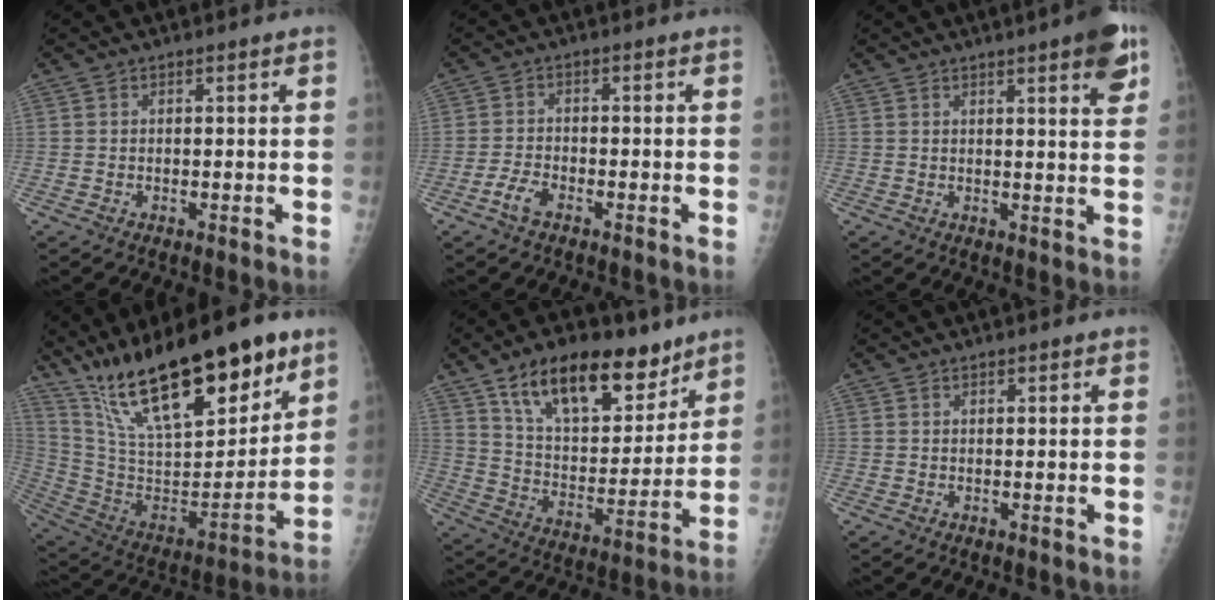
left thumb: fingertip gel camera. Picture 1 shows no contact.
{"total": 3.3, "force": [-2.1, 1.5, 2.0], "torque": [-0.043, 0.013, -0.042]}
{"total": 7.8, "force": [4.2, 1.4, 6.4], "torque": [-0.071, -0.014, 0.049]}
{"total": 30.4, "force": [19.8, 10.0, 20.8], "torque": [-0.321, -0.062, 0.346]}
{"total": 20.8, "force": [13.4, 10.0, 12.4], "torque": [-0.157, -0.059, 0.232]}
{"total": 0.9, "force": [0.7, 0.3, 0.5], "torque": [-0.006, -0.002, 0.008]}